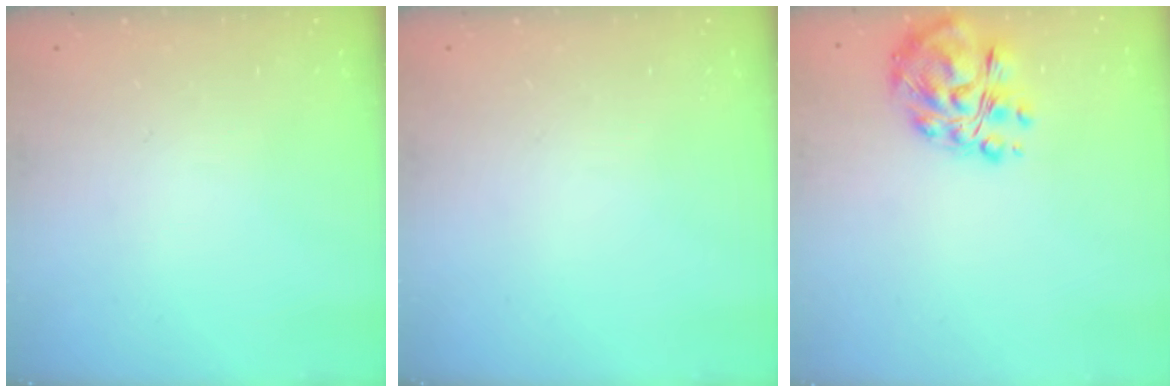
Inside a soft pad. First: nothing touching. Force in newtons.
{"total": 0.0}
{"total": 11.1, "press": 10.8, "slide": 2.5}